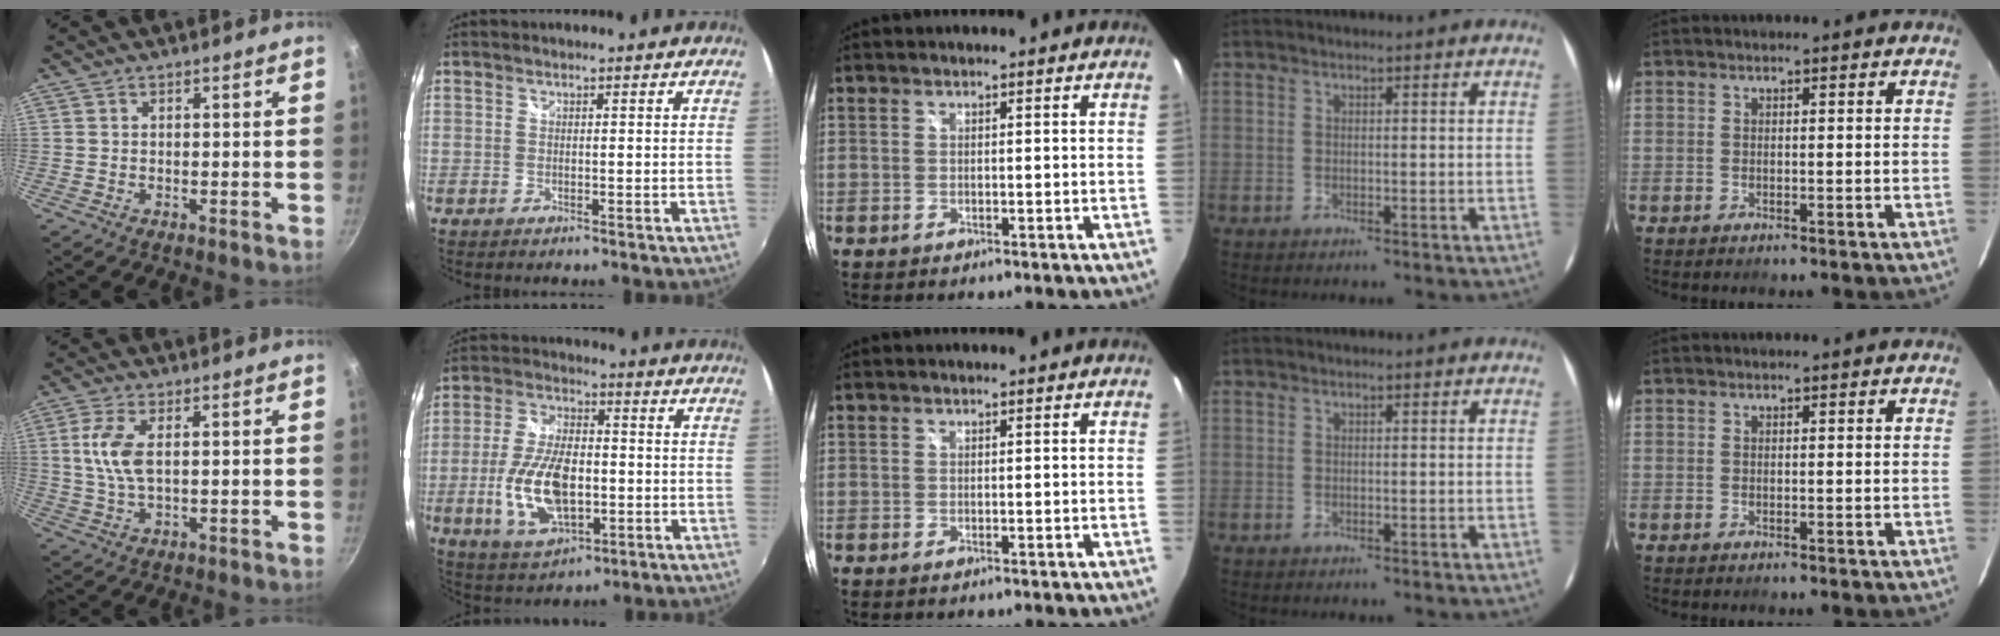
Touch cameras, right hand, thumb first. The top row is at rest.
{"thumb": {"total": 7.2, "force": [1.2, 3.2, 6.4], "torque": [-0.135, 0.003, 0.022]}, "index": {"total": 14.8, "force": [-2.9, 7.7, 12.3], "torque": [-0.252, -0.006, -0.047]}}